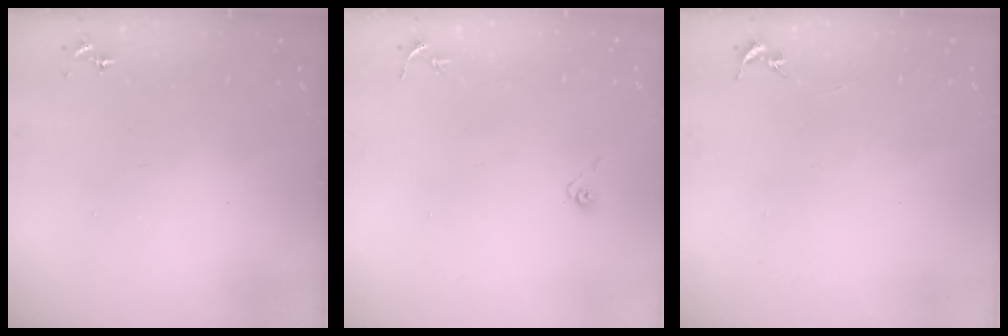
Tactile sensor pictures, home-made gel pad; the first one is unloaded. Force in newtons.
{"total": 3.7, "press": 3.2, "slide": 1.9}
{"total": 0.0}